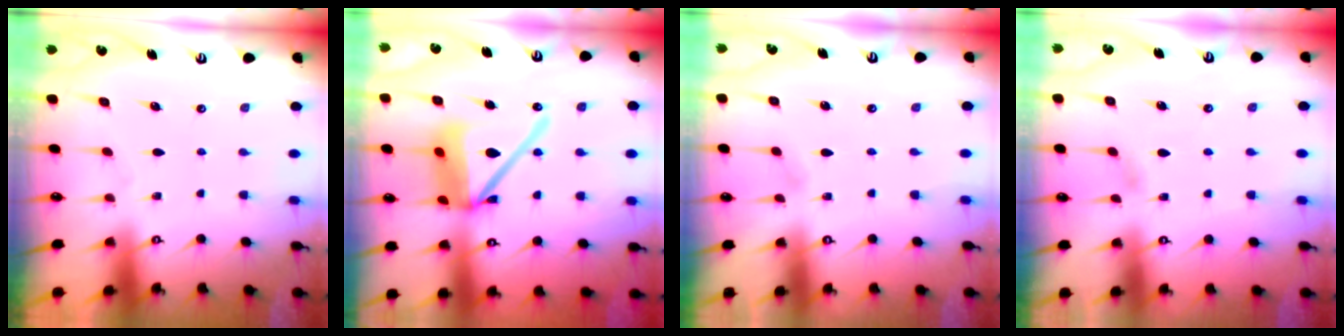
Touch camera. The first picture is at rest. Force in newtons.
{"total": 15.2, "press": 15.1, "slide": 1.9}
{"total": 1.4, "press": 1.4, "slide": 0.1}
{"total": 2.8, "press": 2.8, "slide": 0.3}